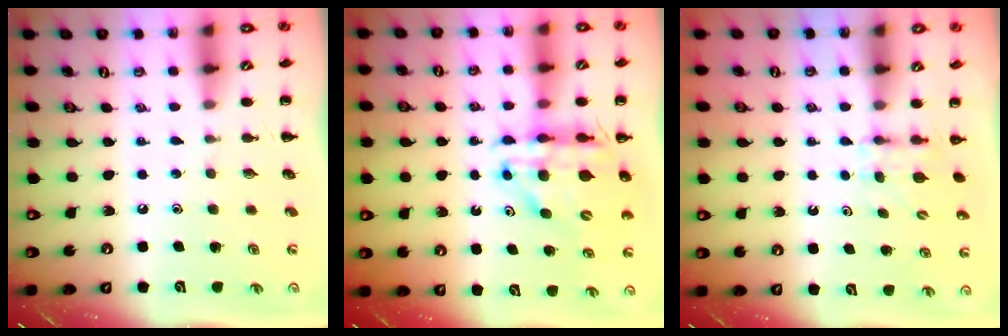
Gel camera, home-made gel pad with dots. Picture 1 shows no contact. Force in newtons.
{"total": 12.3, "press": 11.7, "slide": 3.7}
{"total": 3.4, "press": 3.1, "slide": 1.4}